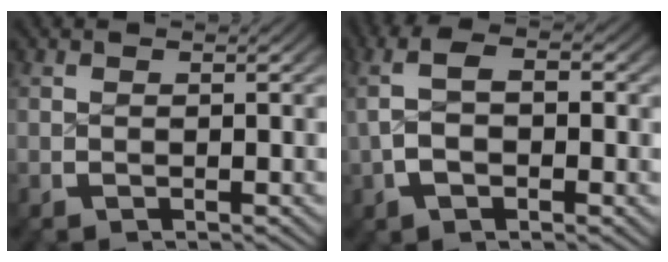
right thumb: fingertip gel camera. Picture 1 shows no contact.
{"total": 5.2, "force": [0.4, 2.9, 4.3], "torque": [-0.085, 0.002, 0.004]}